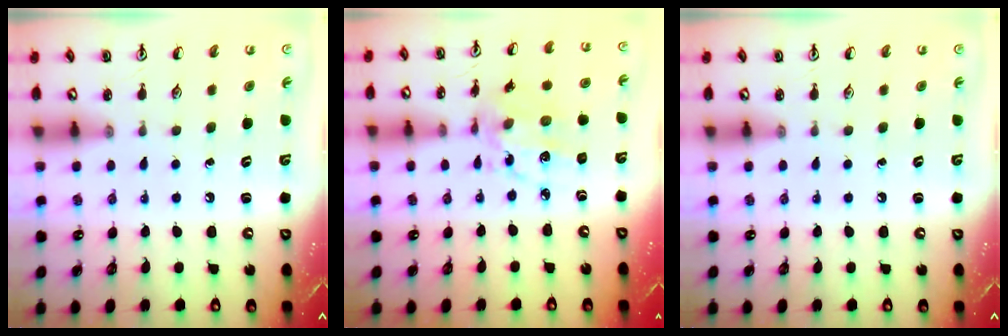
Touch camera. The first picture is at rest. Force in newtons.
{"total": 9.4, "press": 9.4, "slide": 0.6}
{"total": 0.0}